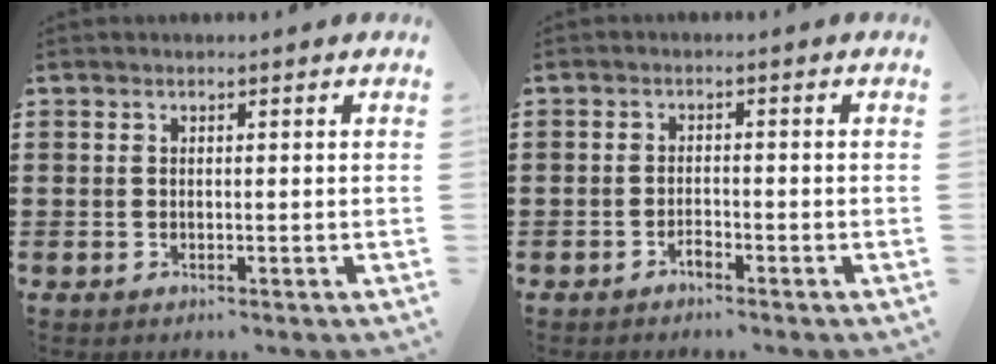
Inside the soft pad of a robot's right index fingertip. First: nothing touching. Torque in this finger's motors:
{"motor_torque": [1.04, 1.10, -0.04, -0.01]}